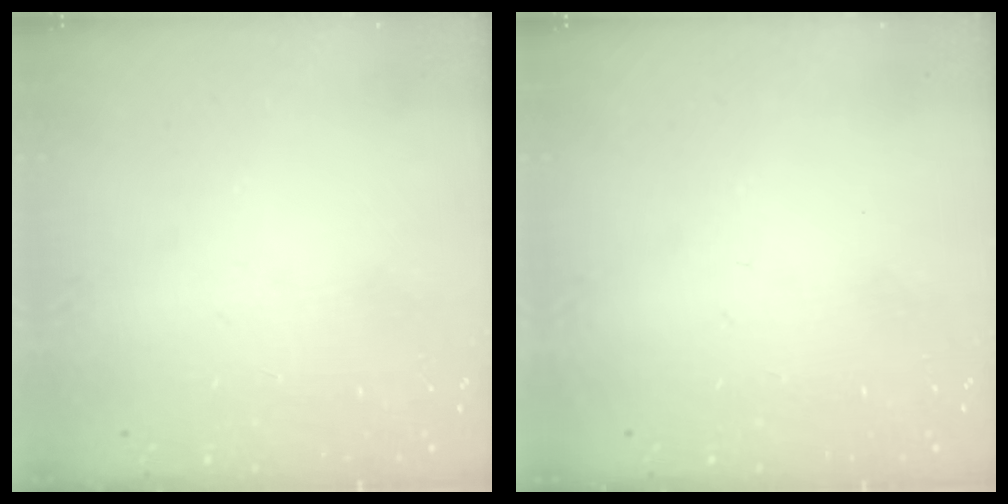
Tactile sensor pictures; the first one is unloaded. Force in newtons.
{"total": 0.0}